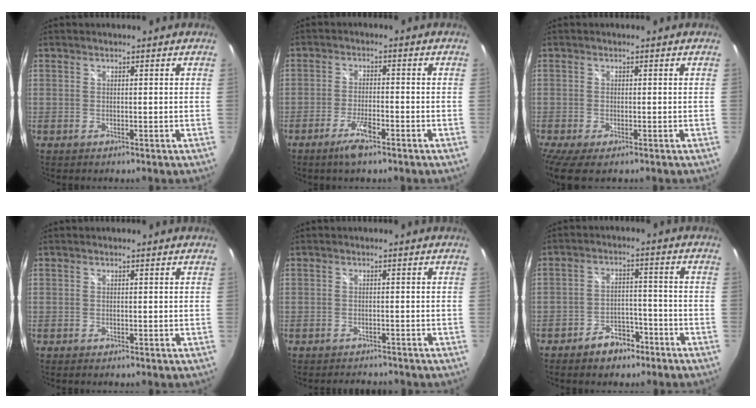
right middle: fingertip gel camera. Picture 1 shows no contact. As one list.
[{"total": 5.1, "force": [-3.4, 1.1, 3.6], "torque": [-0.085, -0.006, -0.063]}, {"total": 4.2, "force": [-2.7, 0.8, 3.1], "torque": [-0.065, -0.025, -0.044]}, {"total": 0.0}, {"total": 3.6, "force": [-3.3, 1.0, 0.8], "torque": [-0.018, -0.005, -0.046]}, {"total": 6.2, "force": [-4.4, 3.5, 2.6], "torque": [-0.058, 0.017, -0.057]}]